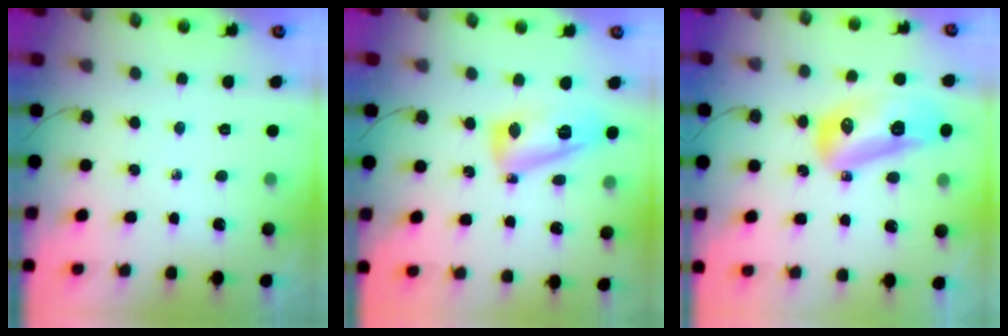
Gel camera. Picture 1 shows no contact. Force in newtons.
{"total": 13.0, "press": 13.0, "slide": 1.1}
{"total": 14.2, "press": 14.2, "slide": 1.5}